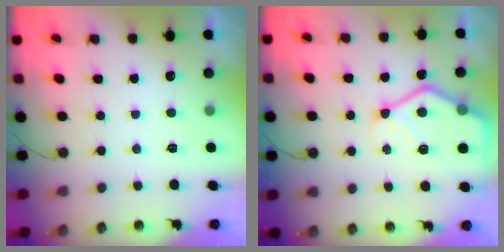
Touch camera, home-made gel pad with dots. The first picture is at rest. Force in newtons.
{"total": 13.6, "press": 13.5, "slide": 1.4}